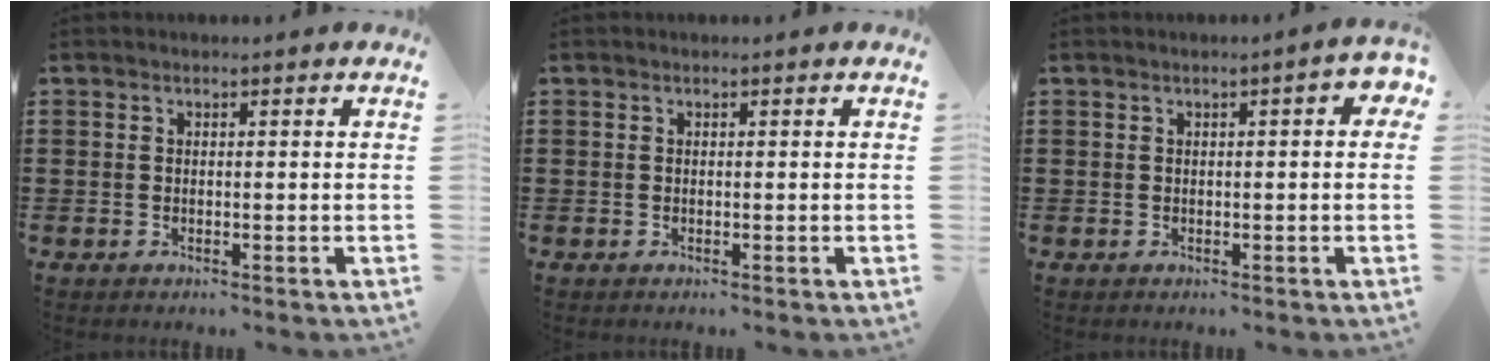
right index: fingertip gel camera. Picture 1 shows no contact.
{"total": 0.0}
{"total": 1.4, "force": [0.1, 0.2, 1.3], "torque": [-0.026, 0.000, 0.002]}